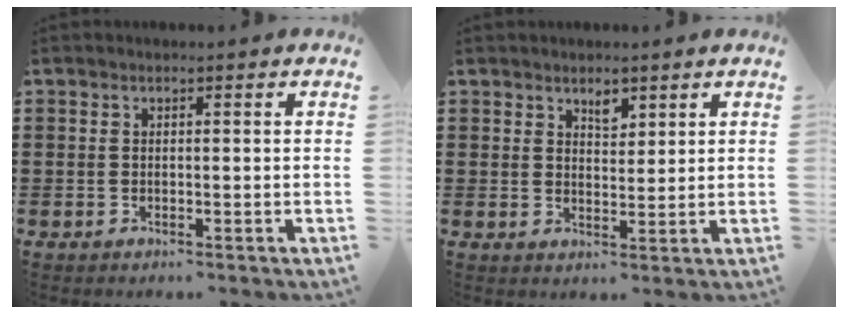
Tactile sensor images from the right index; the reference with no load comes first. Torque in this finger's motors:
{"motor_torque": [0.02, 0.00, 0.02, 0.01]}